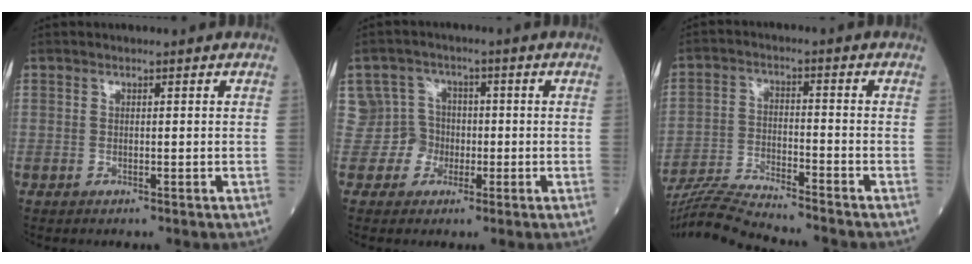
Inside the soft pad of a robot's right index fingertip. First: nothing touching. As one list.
[{"total": 4.9, "force": [-1.0, 4.8, -0.6], "torque": [0.023, 0.020, -0.019]}, {"total": 11.3, "force": [-10.8, -0.9, 3.3], "torque": [-0.057, -0.013, -0.191]}]